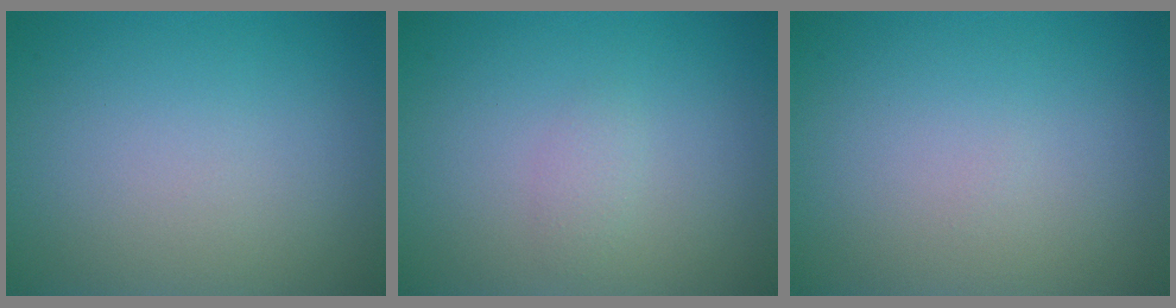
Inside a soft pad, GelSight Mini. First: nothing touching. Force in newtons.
{"total": 0.8, "press": 0.8, "slide": 0.0}
{"total": 0.0}